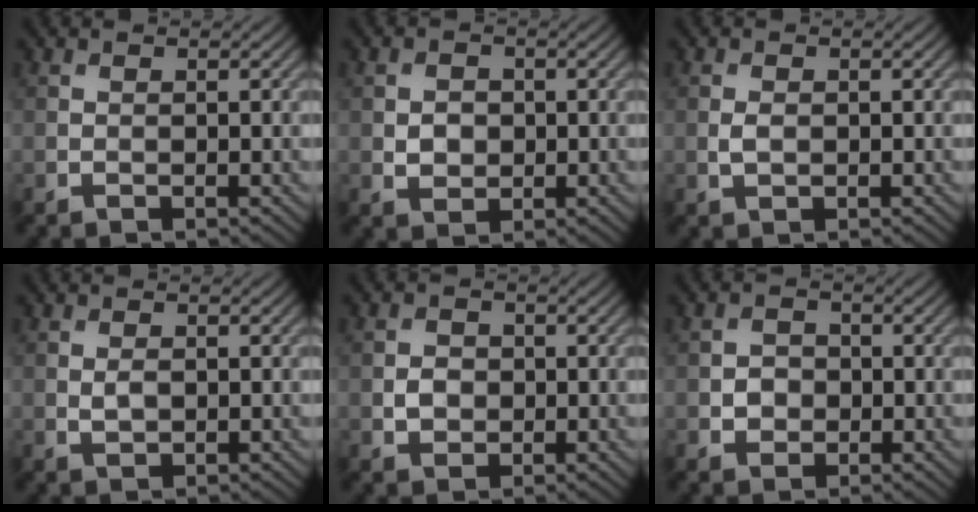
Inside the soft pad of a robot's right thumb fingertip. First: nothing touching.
{"total": 2.4, "force": [-0.1, 2.0, 1.2], "torque": [-0.025, -0.005, -0.004]}
{"total": 1.4, "force": [0.0, 0.9, 1.0], "torque": [-0.024, -0.002, 0.000]}
{"total": 1.4, "force": [0.1, 0.9, 1.2], "torque": [-0.025, -0.003, 0.004]}
{"total": 2.2, "force": [-0.3, 1.9, 1.0], "torque": [-0.019, -0.005, -0.009]}
{"total": 2.3, "force": [-0.4, 2.0, 0.9], "torque": [-0.014, -0.003, -0.012]}